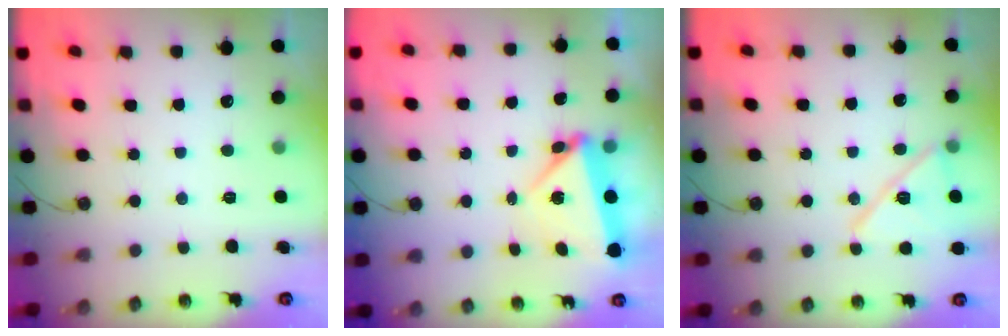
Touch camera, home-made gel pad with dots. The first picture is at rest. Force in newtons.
{"total": 7.3, "press": 4.7, "slide": 5.6}
{"total": 13.6, "press": 13.6, "slide": 0.5}